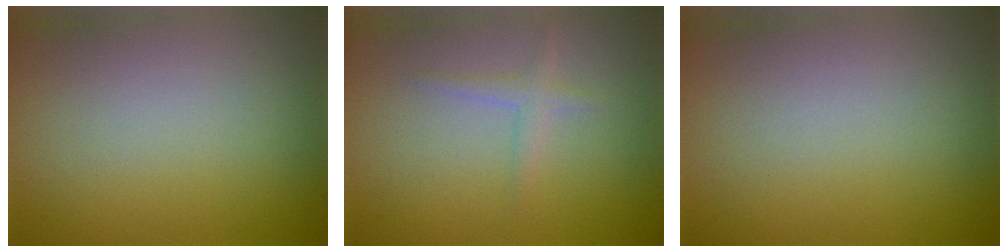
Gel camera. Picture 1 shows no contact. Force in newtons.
{"total": 1.3, "press": 1.3, "slide": 0.1}
{"total": 0.0}